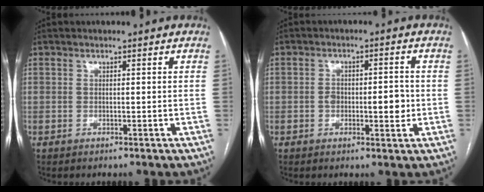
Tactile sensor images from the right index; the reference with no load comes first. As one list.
[{"total": 5.0, "force": [-0.8, 2.1, 4.5], "torque": [-0.067, 0.007, -0.009]}]